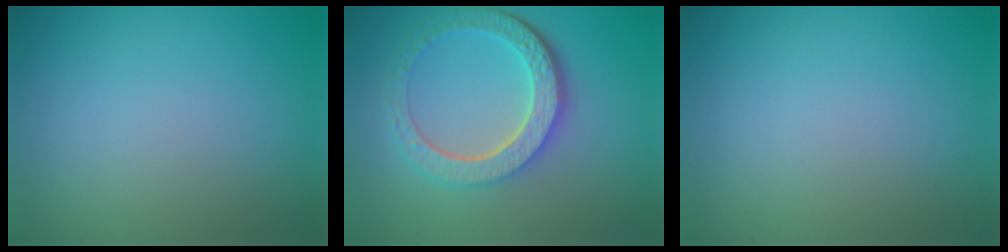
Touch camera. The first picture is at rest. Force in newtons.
{"total": 6.3, "press": 4.6, "slide": 4.2}
{"total": 0.0}